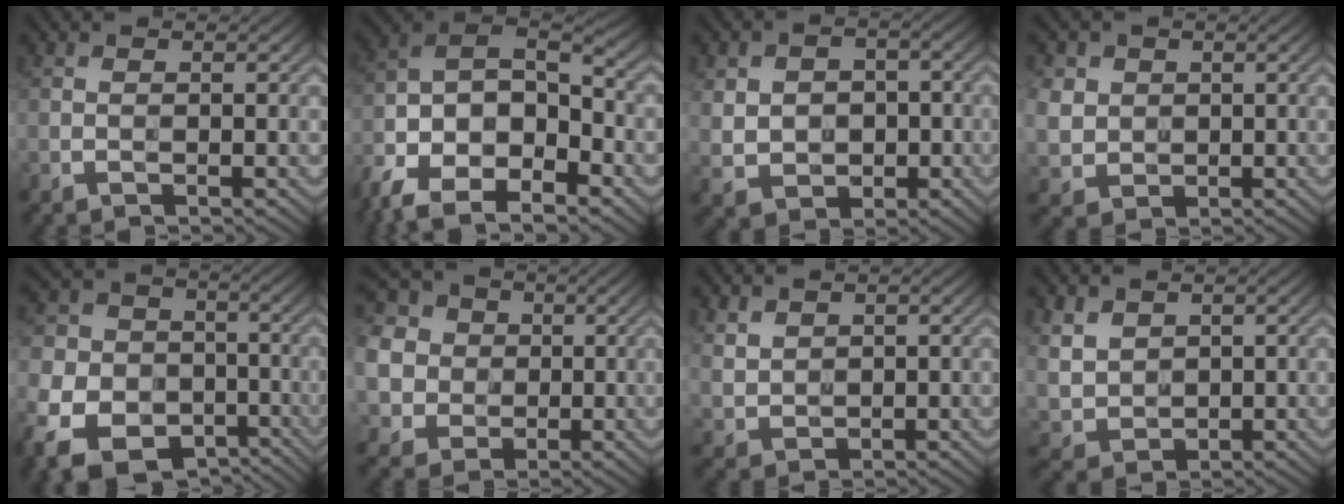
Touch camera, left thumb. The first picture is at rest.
{"total": 15.0, "force": [-8.7, 7.5, 9.6], "torque": [-0.216, -0.038, -0.161]}
{"total": 6.2, "force": [0.0, 5.1, 3.5], "torque": [-0.091, -0.010, 0.001]}
{"total": 5.0, "force": [1.3, 4.5, 1.7], "torque": [-0.084, -0.005, 0.029]}
{"total": 14.7, "force": [-7.2, 11.0, 6.6], "torque": [-0.185, -0.054, -0.129]}
{"total": 13.4, "force": [2.1, 12.1, 5.4], "torque": [-0.200, 0.009, 0.017]}
{"total": 3.2, "force": [2.0, 2.2, 1.3], "torque": [-0.042, -0.002, 0.049]}
{"total": 4.6, "force": [2.2, 3.5, 2.0], "torque": [-0.069, -0.007, 0.050]}